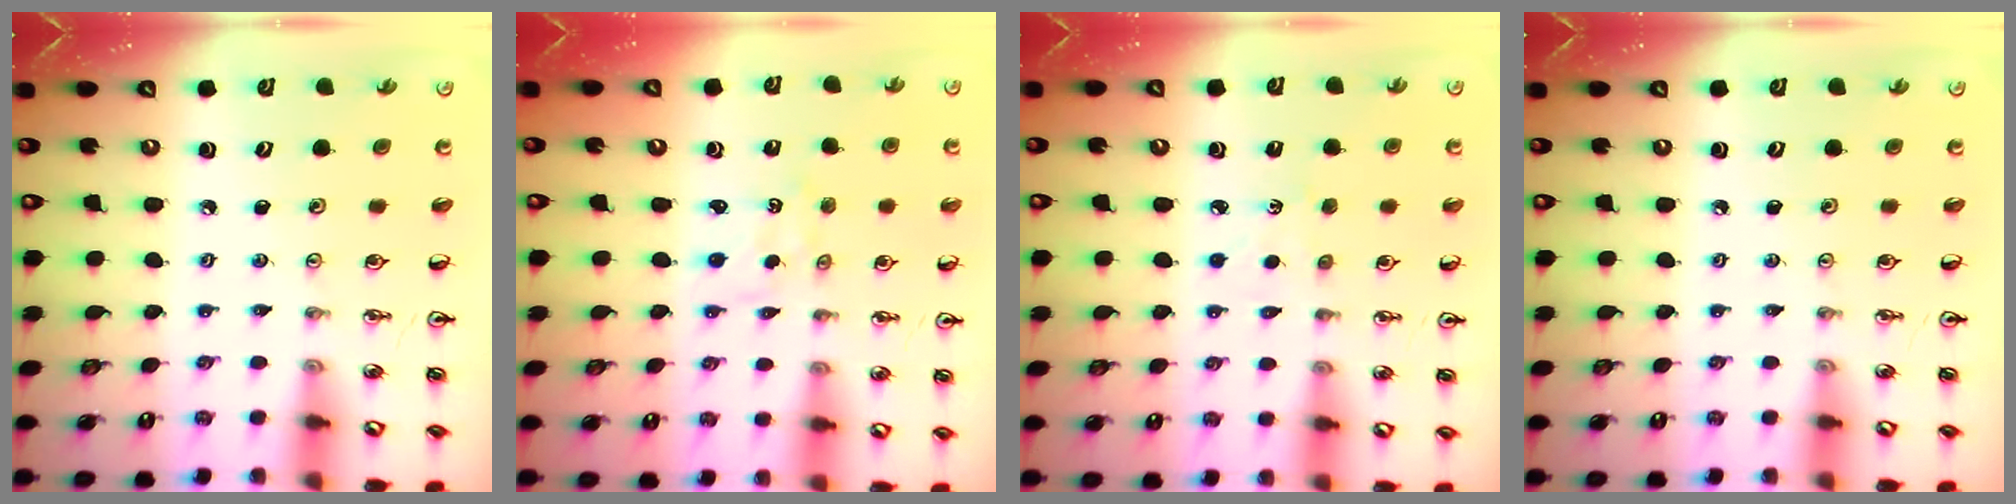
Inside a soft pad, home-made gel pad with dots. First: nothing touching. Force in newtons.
{"total": 0.9, "press": 0.7, "slide": 0.5}
{"total": 2.9, "press": 2.9, "slide": 0.4}
{"total": 0.0}